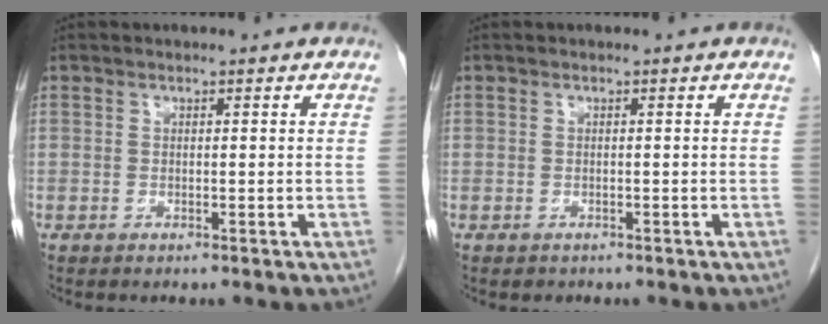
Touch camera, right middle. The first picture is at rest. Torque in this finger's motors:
{"motor_torque": [0.21, -0.02, -0.05, -0.01]}